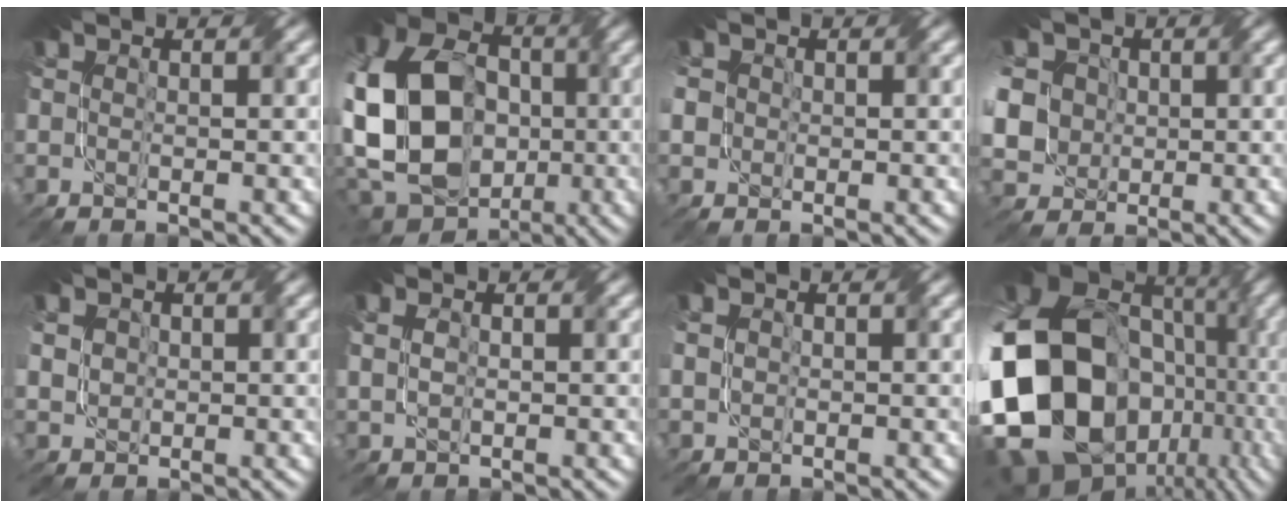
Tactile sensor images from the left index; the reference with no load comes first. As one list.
[{"total": 19.0, "force": [-2.8, 15.5, 10.7], "torque": [-0.238, 0.002, -0.079]}, {"total": 3.1, "force": [0.4, 2.7, 1.5], "torque": [-0.044, 0.015, 0.012]}, {"total": 11.4, "force": [1.7, 9.7, 5.8], "torque": [-0.138, 0.019, 0.002]}, {"total": 3.1, "force": [1.2, 2.6, 1.2], "torque": [-0.036, 0.012, 0.034]}, {"total": 1.6, "force": [0.4, 1.2, 1.0], "torque": [-0.026, -0.001, 0.016]}, {"total": 1.3, "force": [0.4, 1.2, 0.4], "torque": [-0.008, -0.002, 0.012]}, {"total": 21.6, "force": [-2.7, 16.8, 13.4], "torque": [-0.318, -0.021, -0.030]}]